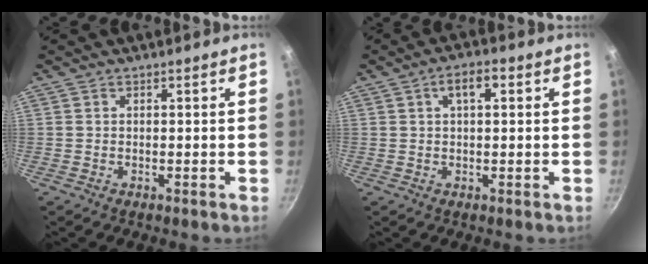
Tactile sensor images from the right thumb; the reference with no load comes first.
{"total": 4.3, "force": [1.4, 2.0, 3.6], "torque": [-0.052, 0.012, 0.020]}